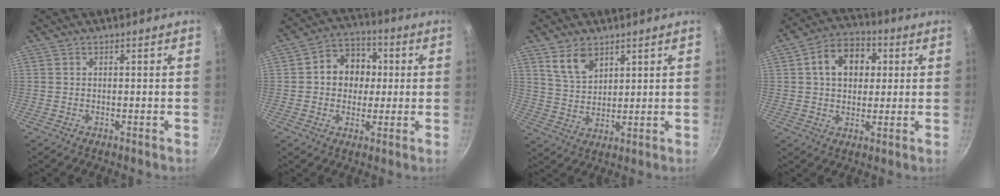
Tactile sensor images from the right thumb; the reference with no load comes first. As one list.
[{"total": 10.5, "force": [1.1, 8.8, 5.6], "torque": [-0.042, 0.014, 0.003]}, {"total": 7.0, "force": [4.2, 4.1, 3.9], "torque": [-0.055, -0.021, 0.087]}, {"total": 11.3, "force": [2.6, 8.3, 7.2], "torque": [-0.083, 0.015, 0.029]}]